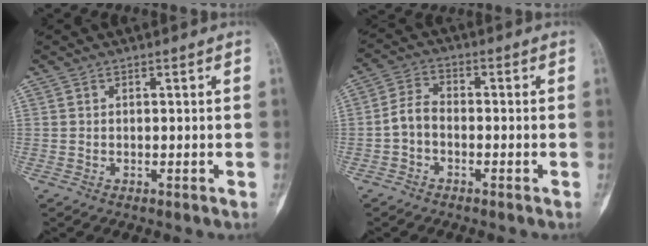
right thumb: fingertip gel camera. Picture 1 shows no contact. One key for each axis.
{"total": 4.4, "fx": -1.4, "fy": 2.9, "fz": 3.0, "tx": -0.053, "ty": 0.020, "tz": -0.038}